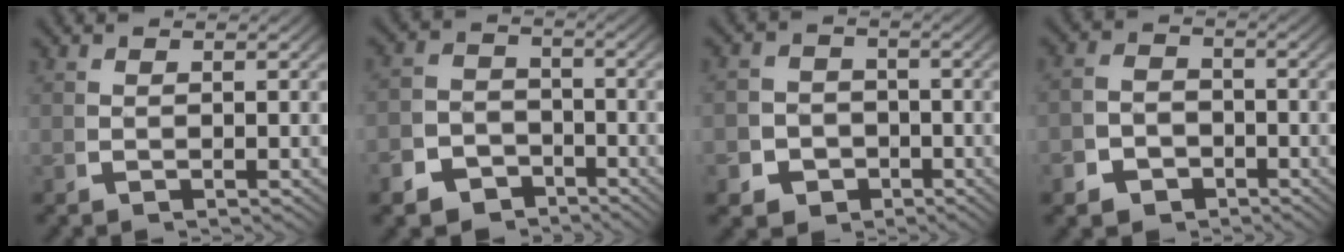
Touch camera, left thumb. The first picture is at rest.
{"total": 7.3, "force": [-4.4, 5.6, 1.8], "torque": [-0.012, -0.030, -0.074]}
{"total": 6.8, "force": [-2.8, 5.7, 2.2], "torque": [-0.030, -0.030, -0.043]}
{"total": 4.4, "force": [-2.4, 3.4, 1.3], "torque": [-0.022, -0.019, -0.038]}